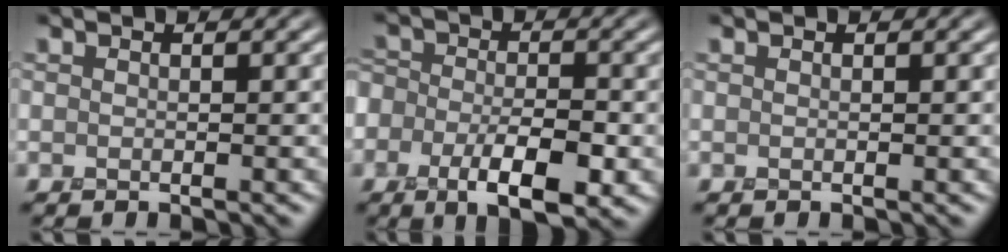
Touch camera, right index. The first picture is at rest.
{"total": 5.5, "force": [-2.1, 3.3, 3.9], "torque": [-0.064, 0.001, -0.043]}
{"total": 0.0}